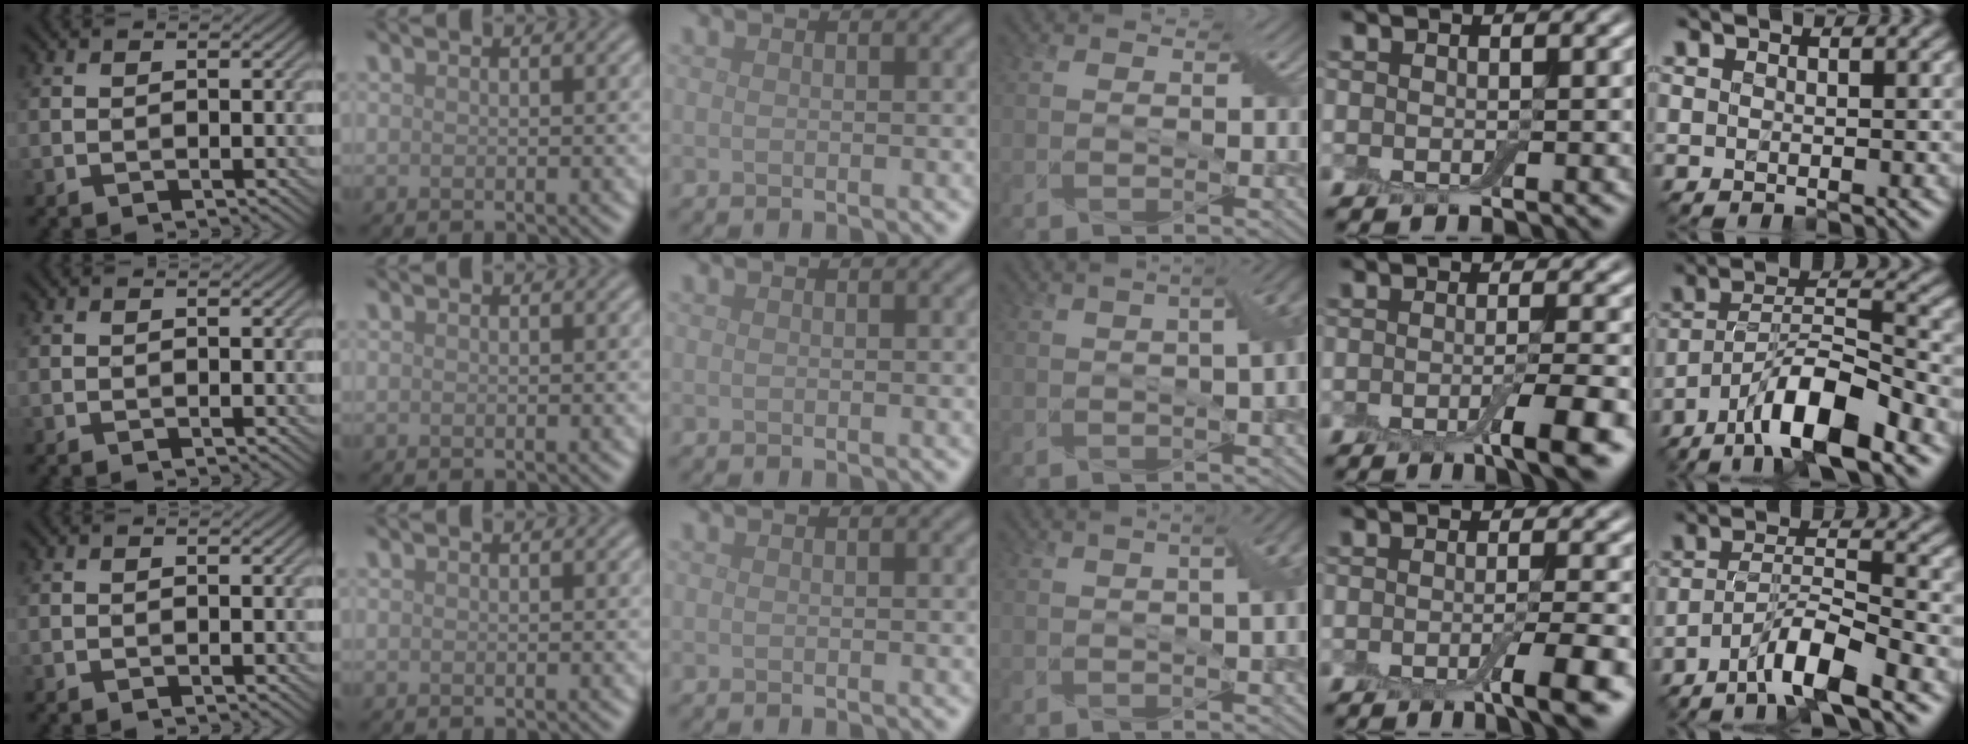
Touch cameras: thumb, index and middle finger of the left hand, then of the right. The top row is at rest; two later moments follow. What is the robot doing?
{"motion": "wrap", "object": "cling film"}